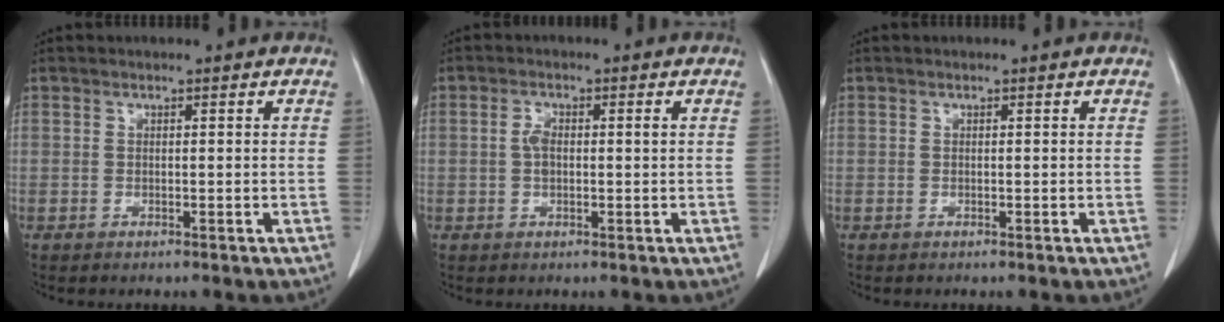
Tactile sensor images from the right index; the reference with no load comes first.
{"total": 2.8, "force": [0.2, 1.1, 2.5], "torque": [-0.057, 0.010, 0.002]}
{"total": 0.0}